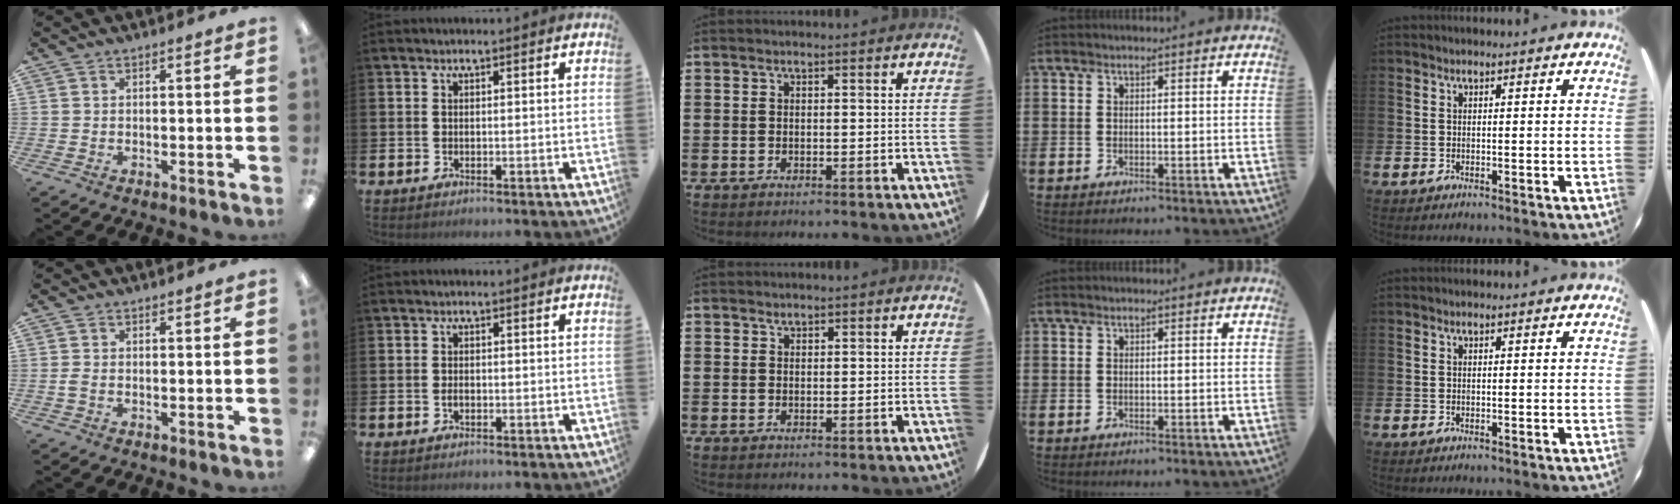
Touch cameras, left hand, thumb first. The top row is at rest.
{"thumb": {"total": 1.3, "force": [-0.1, 0.6, 1.1], "torque": [-0.022, 0.003, -0.001]}, "index": {"total": 0.9, "force": [-0.2, 0.7, 0.6], "torque": [-0.020, 0.007, -0.005]}, "middle": {"total": 0.7, "force": [0.6, 0.2, -0.1], "torque": [0.009, -0.001, 0.011]}}